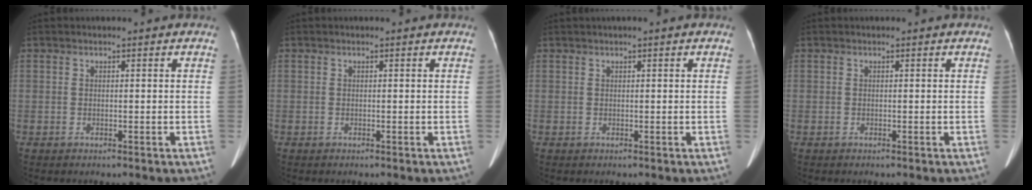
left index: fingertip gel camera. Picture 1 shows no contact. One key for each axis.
{"total": 0.0}
{"total": 0.7, "fx": 0.3, "fy": -0.1, "fz": 0.6, "tx": -0.017, "ty": 0.005, "tz": 0.007}
{"total": 0.0}